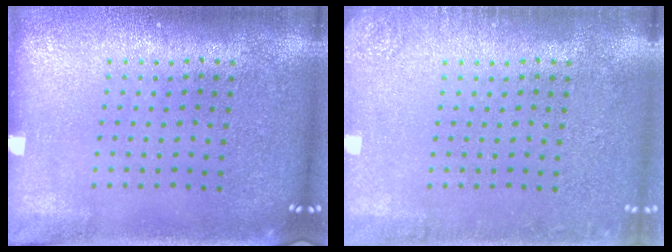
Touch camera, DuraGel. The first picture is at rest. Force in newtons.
{"total": 1.5, "press": 1.5, "slide": 0.2}